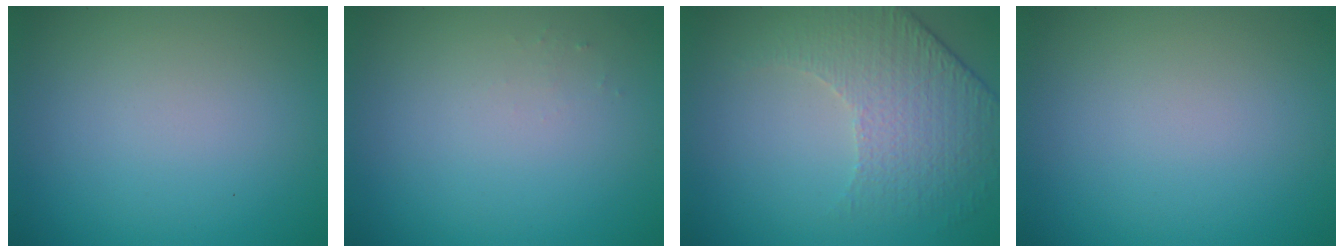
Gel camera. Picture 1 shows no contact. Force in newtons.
{"total": 0.5, "press": 0.5, "slide": 0.2}
{"total": 4.9, "press": 3.6, "slide": 3.3}
{"total": 0.0}